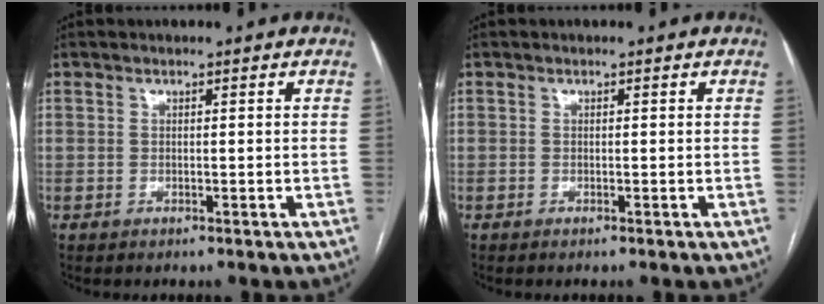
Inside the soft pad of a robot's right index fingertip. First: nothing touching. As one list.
[{"total": 0.0}]